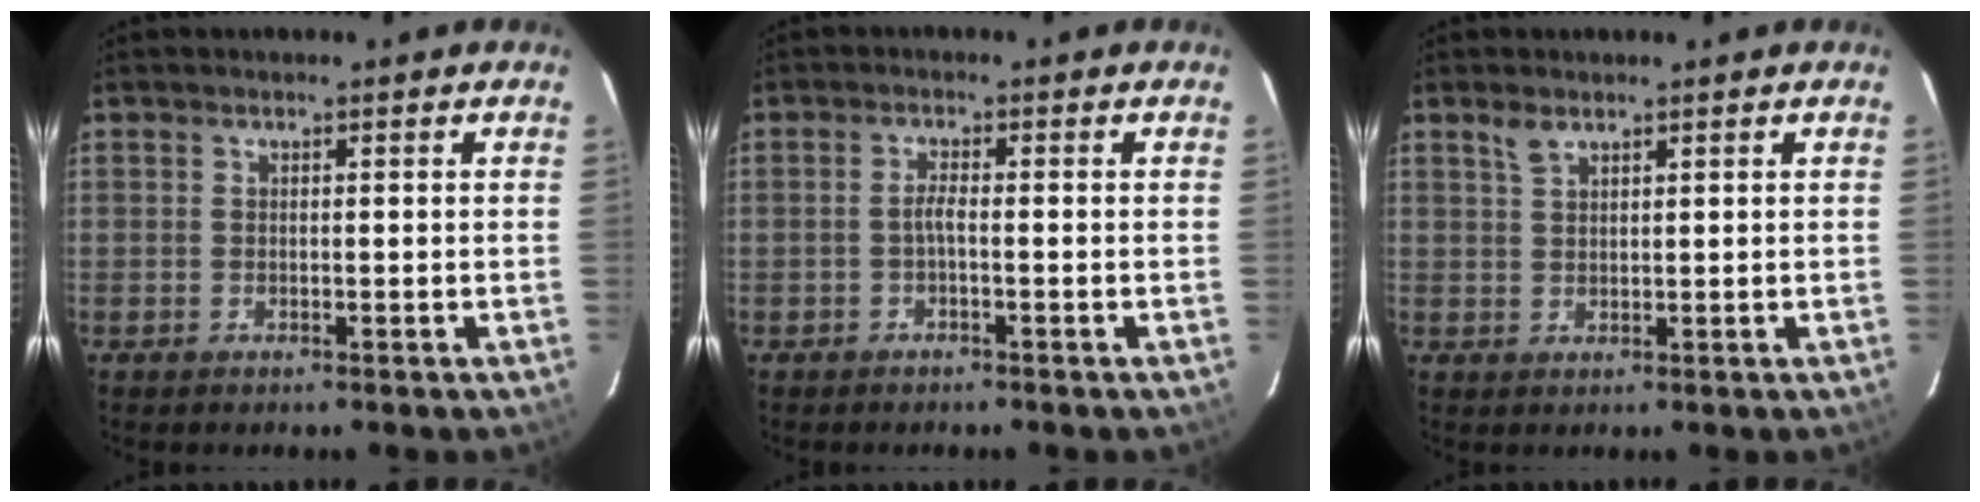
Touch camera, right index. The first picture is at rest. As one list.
[{"total": 1.5, "force": [-0.7, 0.0, 1.3], "torque": [-0.027, 0.003, -0.015]}, {"total": 2.1, "force": [1.6, 0.8, 1.1], "torque": [-0.021, 0.004, 0.032]}]